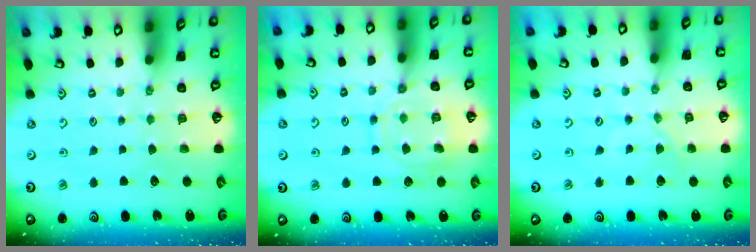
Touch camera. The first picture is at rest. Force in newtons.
{"total": 12.0, "press": 11.9, "slide": 1.1}
{"total": 0.6, "press": 0.5, "slide": 0.2}